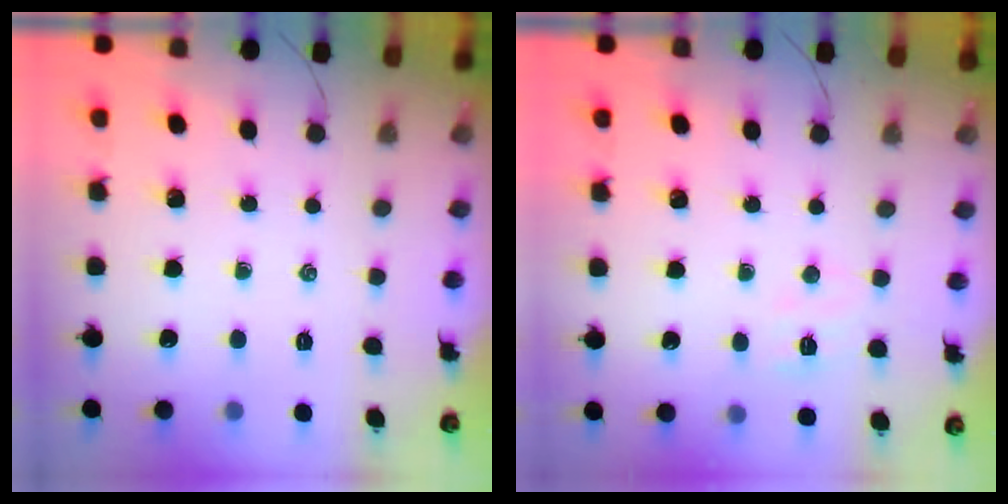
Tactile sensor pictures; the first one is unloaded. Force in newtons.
{"total": 5.2, "press": 5.1, "slide": 1.2}